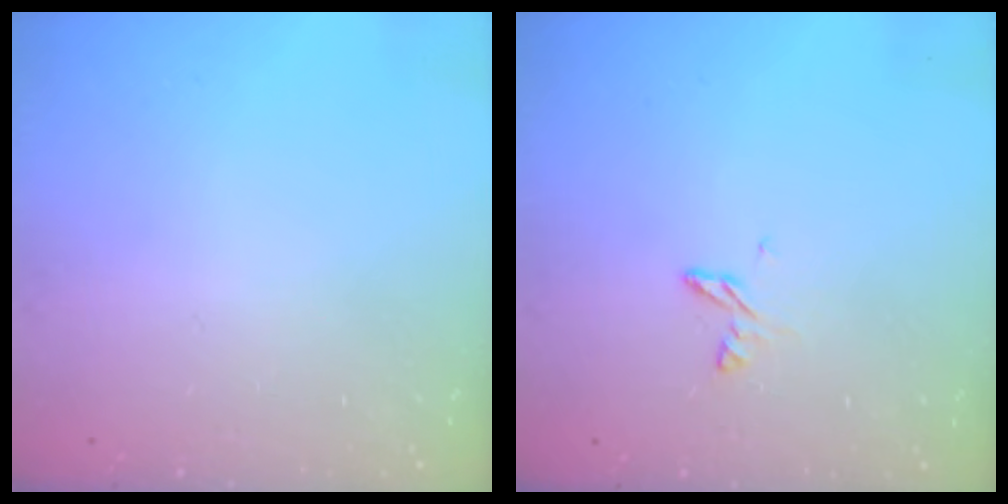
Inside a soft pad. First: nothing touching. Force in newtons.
{"total": 5.1, "press": 5.1, "slide": 0.4}